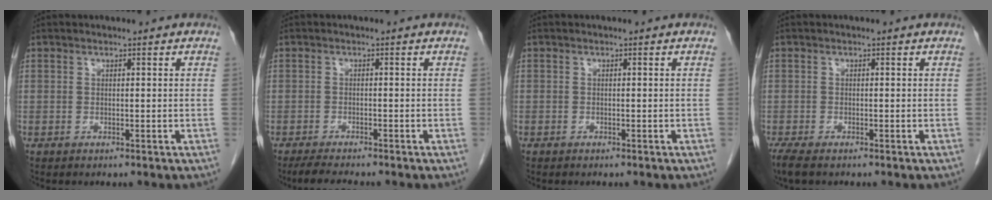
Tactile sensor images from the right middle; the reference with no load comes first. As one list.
[{"total": 3.9, "force": [-3.4, 0.1, 1.9], "torque": [-0.040, -0.016, -0.056]}, {"total": 0.0}, {"total": 3.4, "force": [-2.6, 0.9, 2.0], "torque": [-0.044, -0.013, -0.041]}]